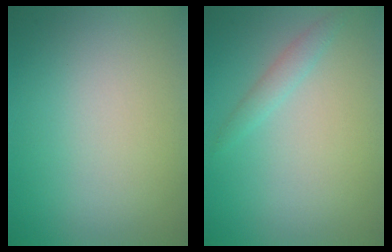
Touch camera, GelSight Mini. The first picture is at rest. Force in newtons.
{"total": 1.3, "press": 1.3, "slide": 0.0}